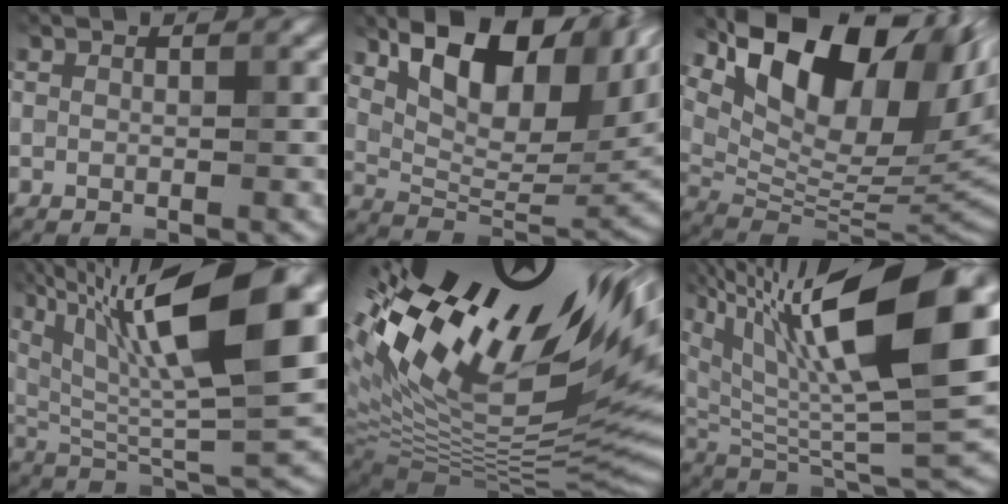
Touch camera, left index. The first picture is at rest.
{"total": 12.3, "force": [5.1, 5.8, 9.6], "torque": [-0.147, 0.000, 0.097]}
{"total": 14.4, "force": [6.7, 7.8, 10.1], "torque": [-0.176, 0.027, 0.125]}
{"total": 12.9, "force": [5.2, 3.0, 11.4], "torque": [-0.199, 0.013, 0.094]}
{"total": 18.8, "force": [7.6, 6.7, 15.9], "torque": [-0.235, 0.007, 0.153]}
{"total": 15.4, "force": [6.6, 4.1, 13.3], "torque": [-0.231, 0.015, 0.118]}